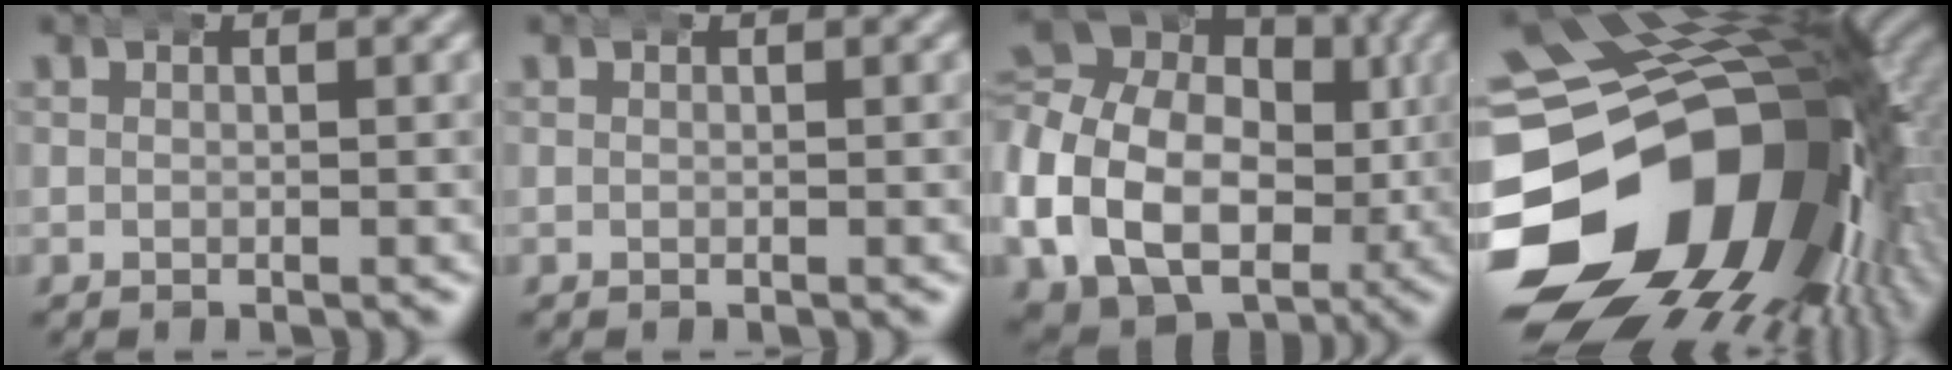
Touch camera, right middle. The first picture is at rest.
{"total": 0.0}
{"total": 15.9, "force": [-0.9, 13.0, 9.1], "torque": [-0.196, -0.044, -0.010]}
{"total": 35.6, "force": [-1.3, 22.9, 27.2], "torque": [-0.428, -0.048, -0.018]}